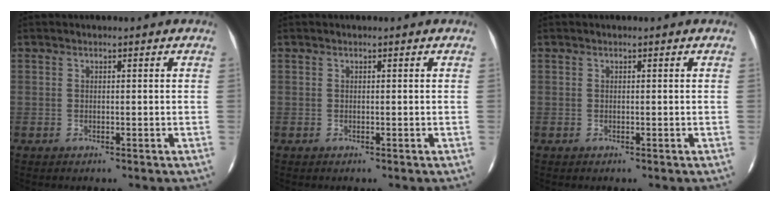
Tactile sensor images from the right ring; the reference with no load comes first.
{"total": 0.0}
{"total": 0.0}